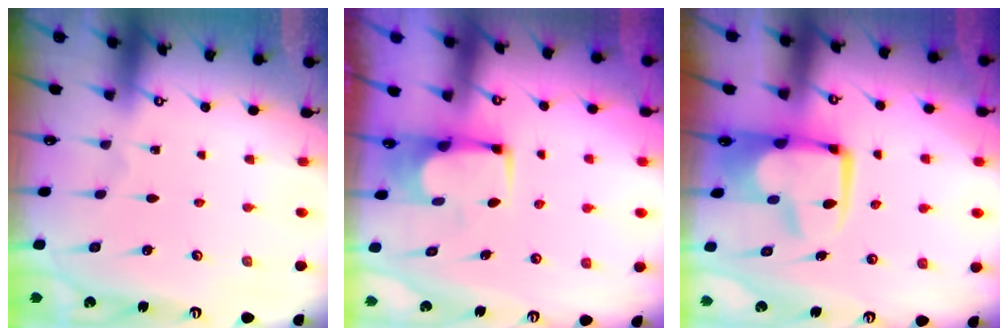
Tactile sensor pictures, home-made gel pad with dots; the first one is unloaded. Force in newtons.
{"total": 1.8, "press": 1.7, "slide": 0.3}
{"total": 4.4, "press": 4.1, "slide": 1.6}